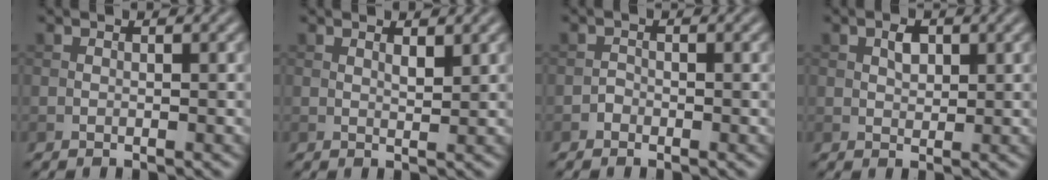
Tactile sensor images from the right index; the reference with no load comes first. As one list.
[{"total": 1.0, "force": [0.8, 0.1, 0.7], "torque": [-0.014, -0.002, 0.014]}, {"total": 0.7, "force": [-0.5, 0.5, 0.1], "torque": [0.001, 0.001, -0.010]}, {"total": 1.7, "force": [0.6, 1.1, 1.2], "torque": [-0.020, 0.001, 0.010]}]